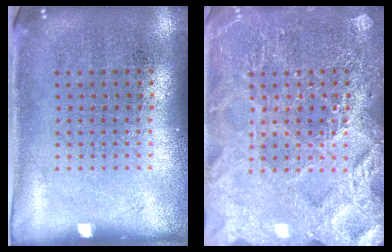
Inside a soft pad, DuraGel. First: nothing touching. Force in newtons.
{"total": 6.2, "press": 6.1, "slide": 0.8}